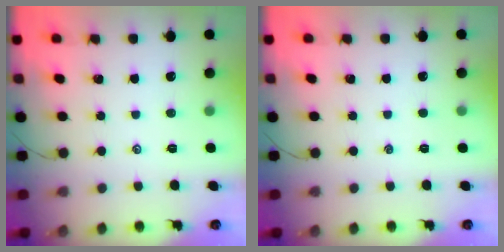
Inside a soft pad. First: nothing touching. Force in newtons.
{"total": 0.0}